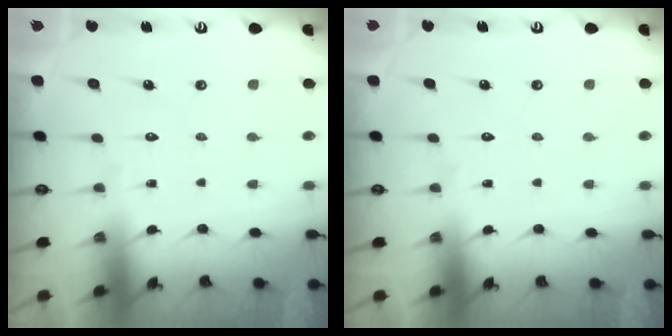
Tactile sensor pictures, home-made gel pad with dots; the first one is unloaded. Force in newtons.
{"total": 0.0}